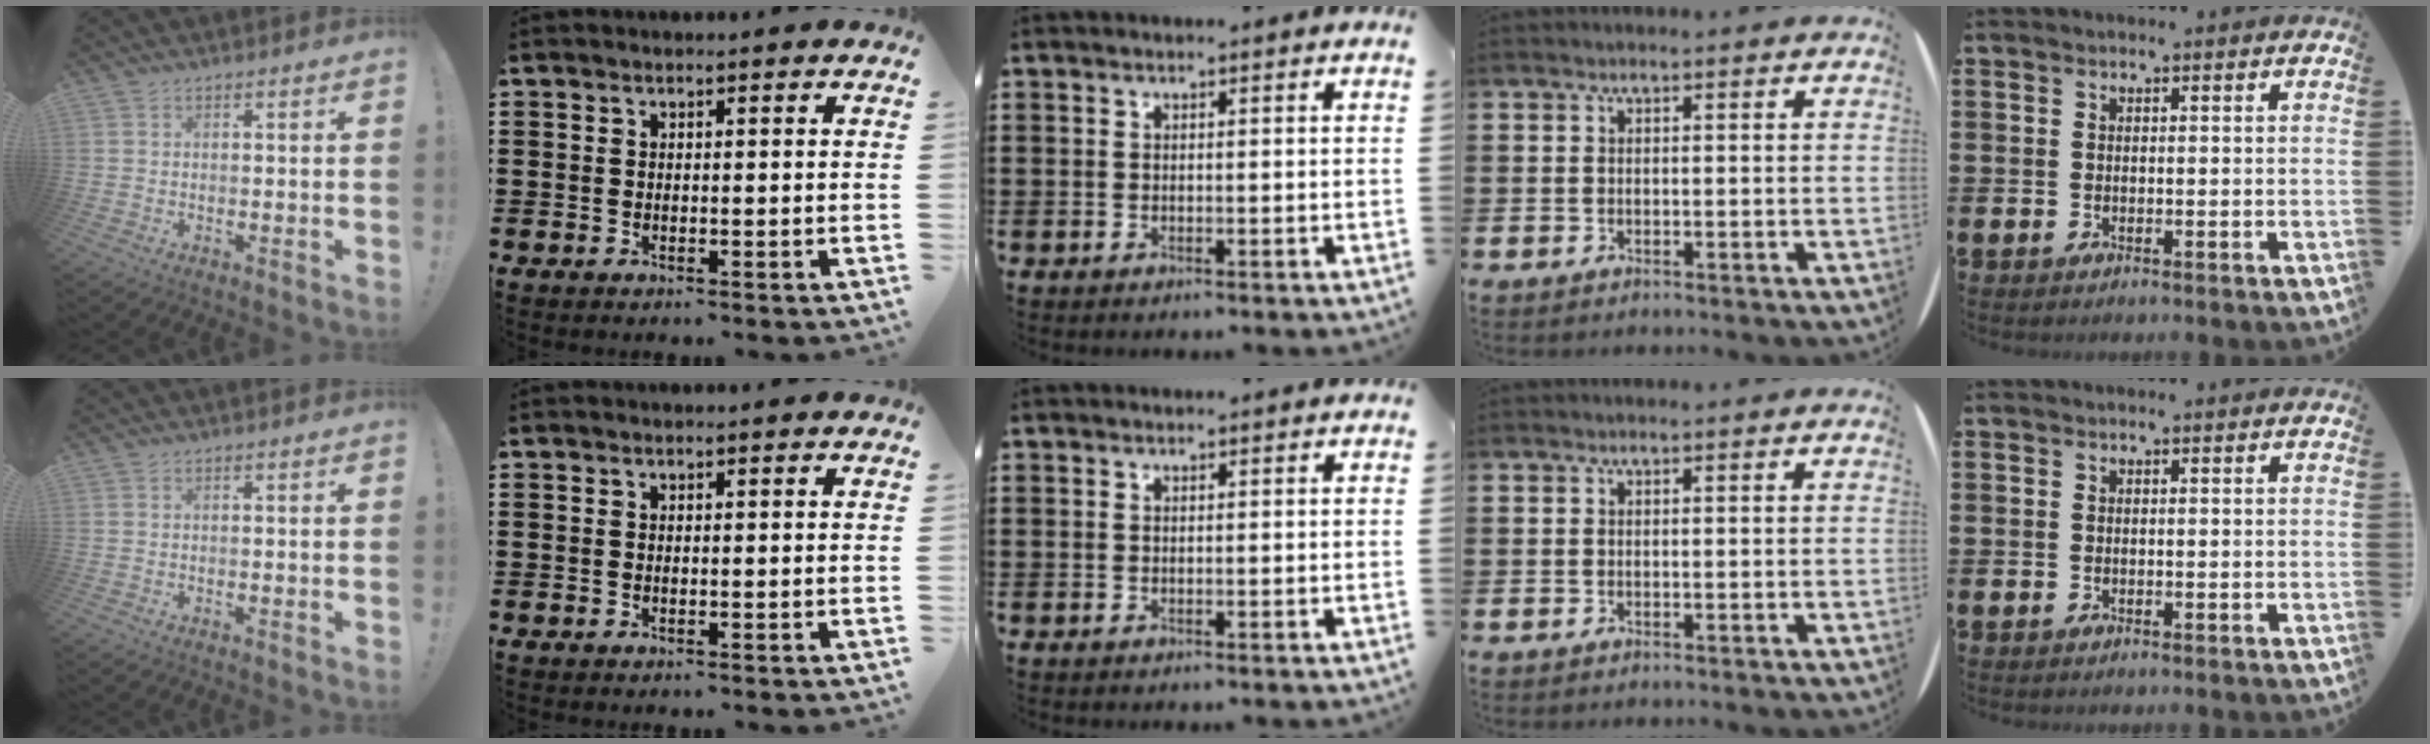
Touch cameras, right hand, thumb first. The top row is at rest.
{}